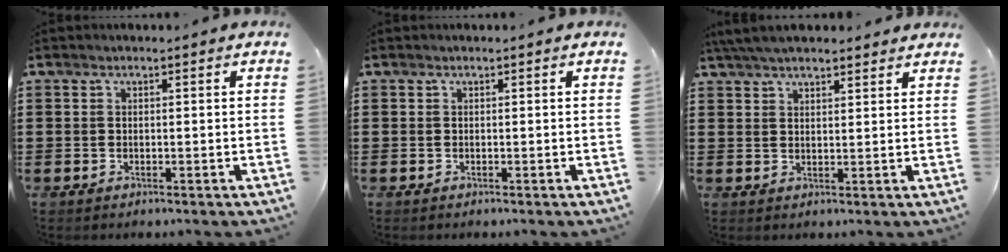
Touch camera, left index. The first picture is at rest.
{"total": 0.0}
{"total": 4.6, "force": [4.1, 0.8, 1.9], "torque": [-0.047, -0.002, 0.077]}